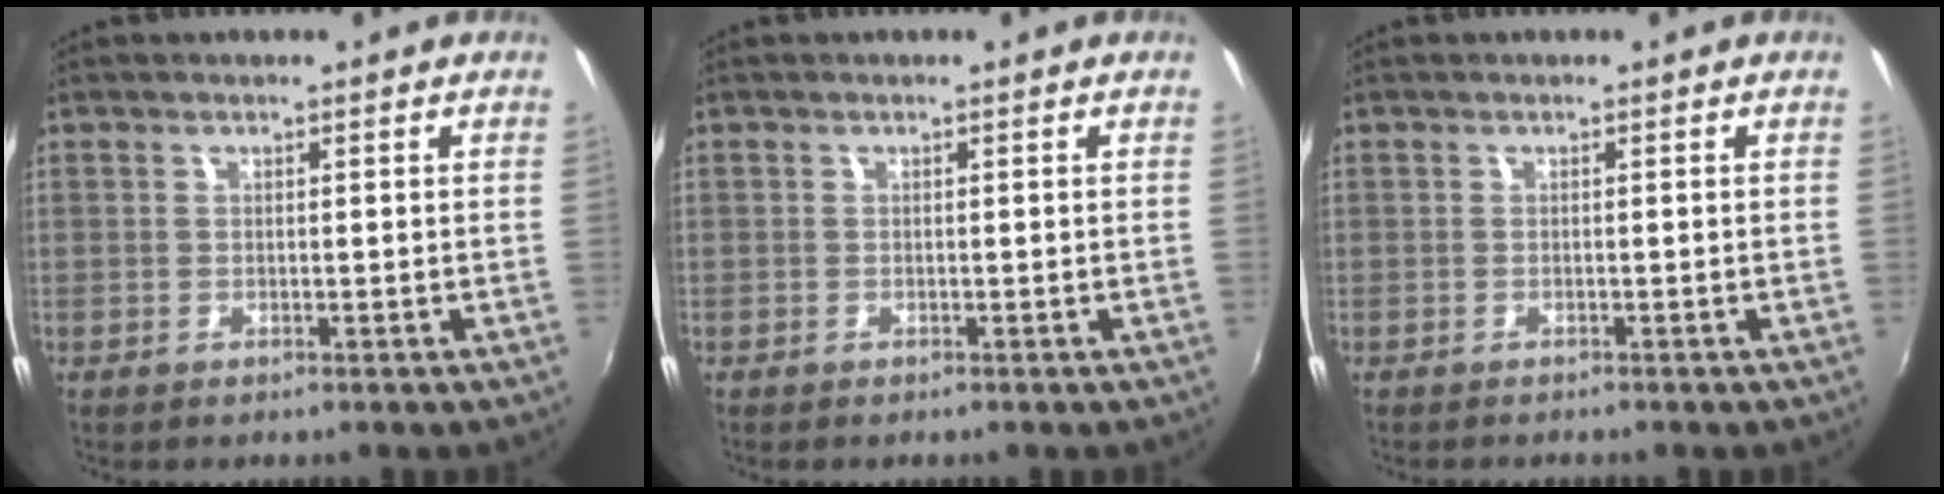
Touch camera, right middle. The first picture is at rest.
{"total": 0.0}
{"total": 0.8, "force": [-0.8, 0.1, 0.1], "torque": [-0.002, -0.006, -0.015]}